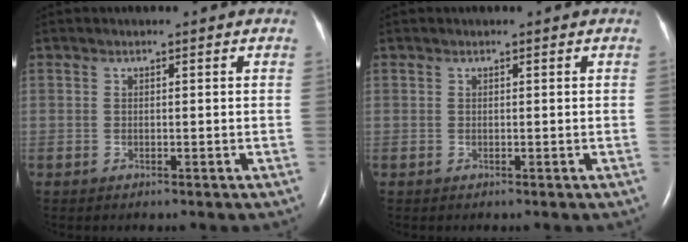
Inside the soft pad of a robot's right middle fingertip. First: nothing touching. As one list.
[{"total": 0.0}]